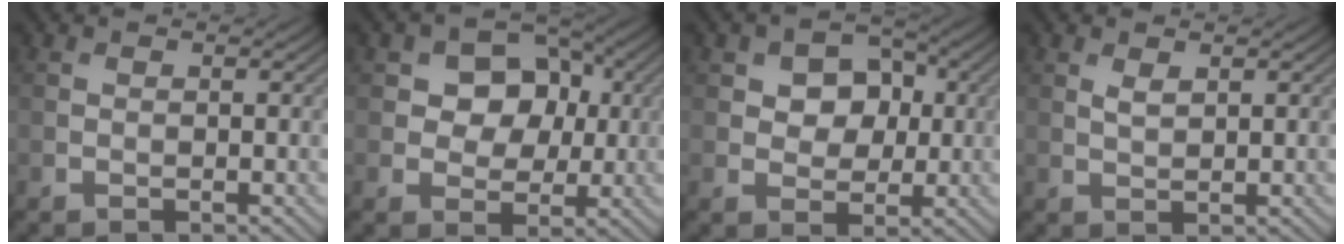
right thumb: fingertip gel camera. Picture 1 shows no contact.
{"total": 7.6, "force": [1.4, 6.0, 4.5], "torque": [-0.083, 0.006, 0.007]}
{"total": 5.8, "force": [1.1, 4.5, 3.6], "torque": [-0.060, 0.005, 0.003]}
{"total": 1.5, "force": [0.8, 0.6, 1.0], "torque": [-0.026, -0.004, 0.019]}